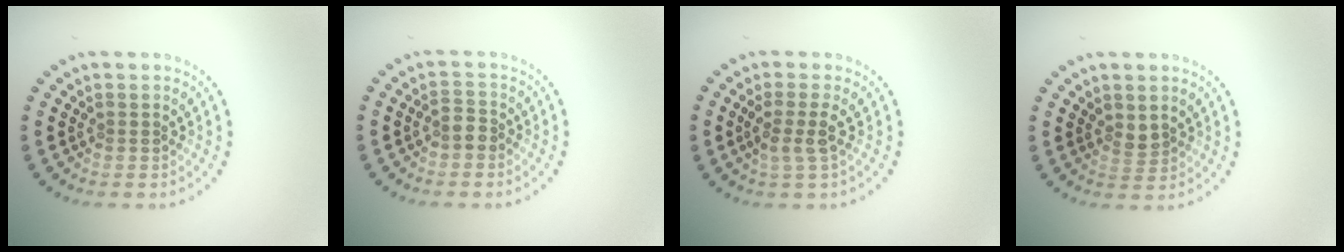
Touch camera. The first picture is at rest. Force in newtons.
{"total": 1.7, "press": 1.4, "slide": 0.8}
{"total": 2.0, "press": 1.7, "slide": 1.2}
{"total": 0.9, "press": 0.8, "slide": 0.4}